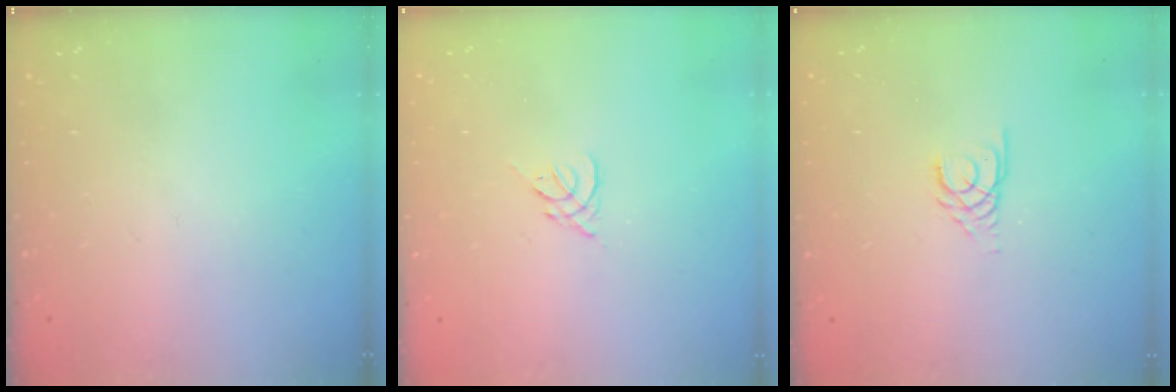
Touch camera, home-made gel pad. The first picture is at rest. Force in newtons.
{"total": 1.3, "press": 1.2, "slide": 0.6}
{"total": 3.0, "press": 2.9, "slide": 0.3}